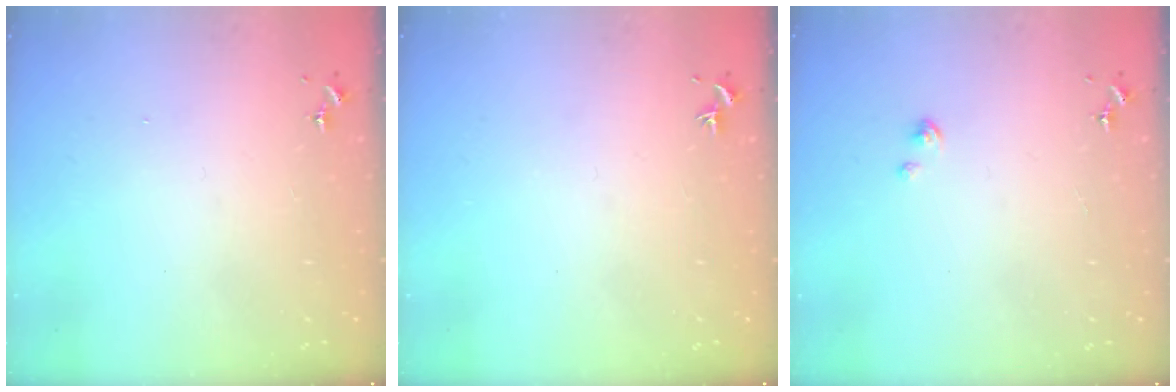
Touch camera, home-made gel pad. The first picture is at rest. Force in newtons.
{"total": 0.0}
{"total": 1.9, "press": 1.9, "slide": 0.2}